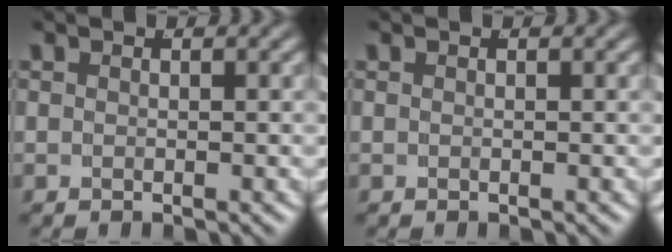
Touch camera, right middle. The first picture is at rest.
{"total": 0.0}